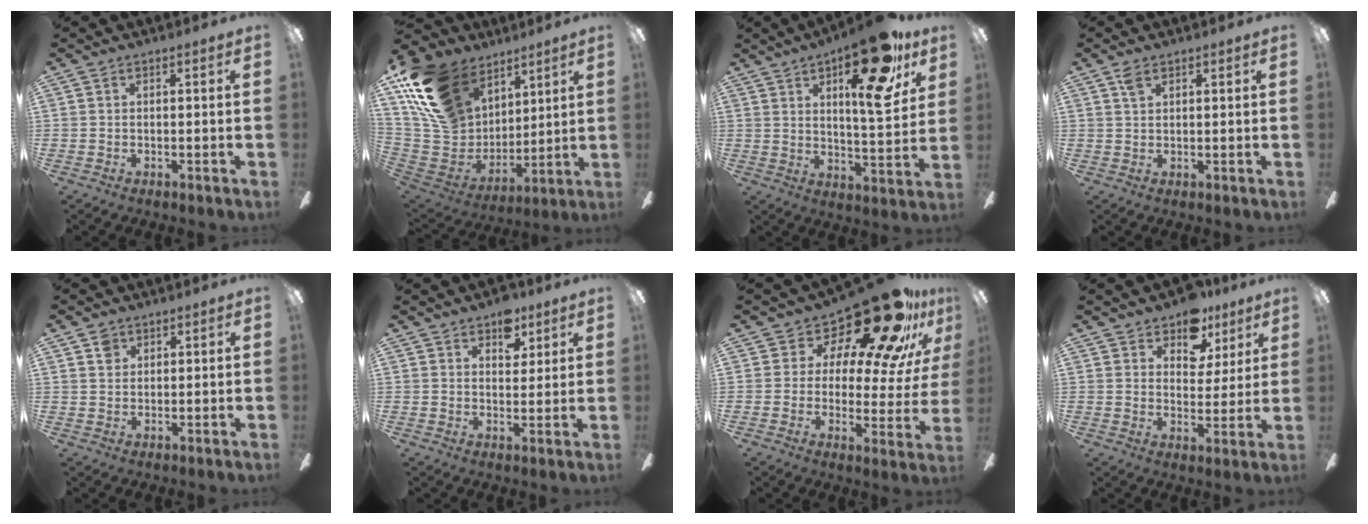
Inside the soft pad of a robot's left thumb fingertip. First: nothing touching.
{"total": 21.7, "force": [12.4, 14.5, 10.3], "torque": [-0.241, -0.048, 0.242]}
{"total": 20.0, "force": [11.2, 7.0, 15.0], "torque": [-0.205, -0.052, 0.168]}
{"total": 2.4, "force": [1.5, 1.2, 1.3], "torque": [-0.032, 0.001, 0.028]}
{"total": 2.8, "force": [1.7, 2.1, 0.6], "torque": [0.000, -0.003, 0.028]}
{"total": 6.6, "force": [4.3, 4.0, 3.2], "torque": [-0.025, -0.014, 0.070]}
{"total": 20.5, "force": [15.4, 7.5, 11.3], "torque": [-0.162, -0.115, 0.254]}
{"total": 9.6, "force": [7.2, 5.7, 2.7], "torque": [-0.040, -0.045, 0.133]}